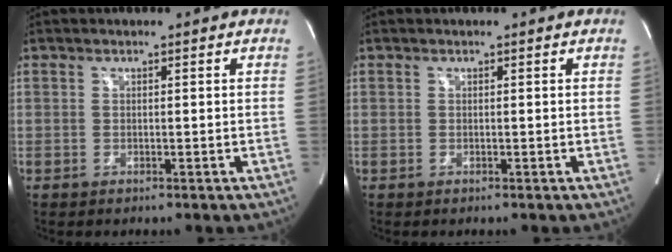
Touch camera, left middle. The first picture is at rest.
{"total": 0.0}